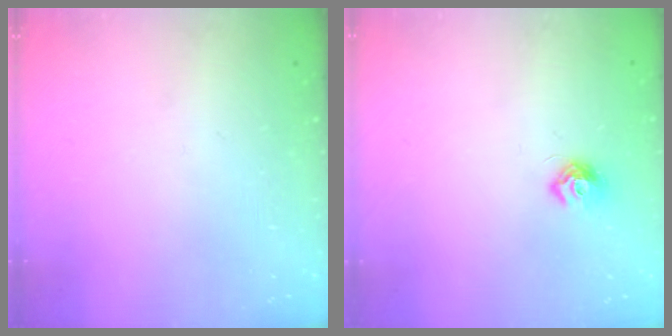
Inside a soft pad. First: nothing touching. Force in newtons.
{"total": 7.5, "press": 7.5, "slide": 0.6}